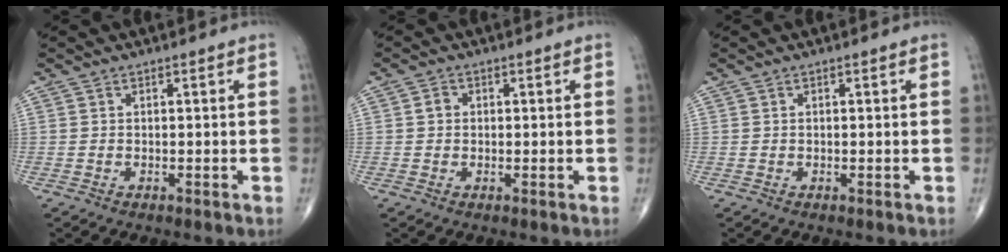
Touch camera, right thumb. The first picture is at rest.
{"total": 1.5, "force": [0.0, 1.4, 0.7], "torque": [-0.006, 0.003, -0.002]}
{"total": 0.0}